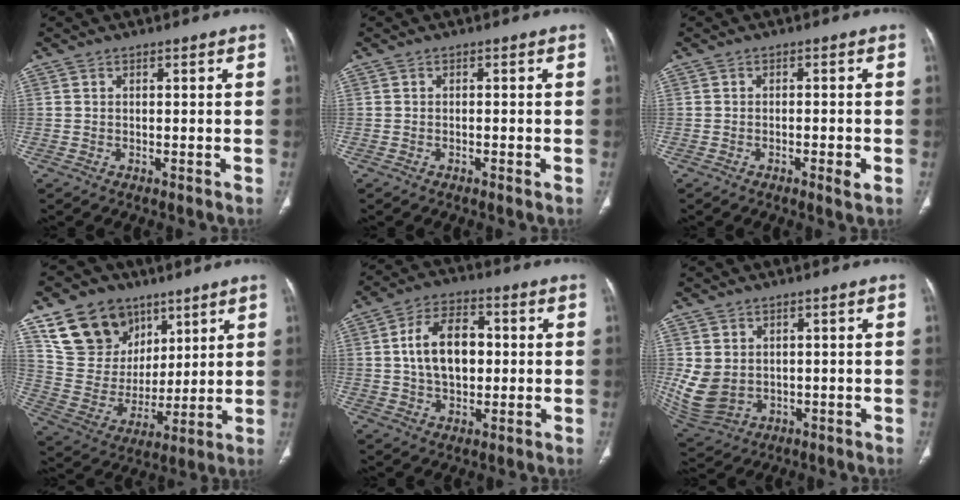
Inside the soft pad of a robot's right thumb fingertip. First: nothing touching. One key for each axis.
{"total": 0.9, "fx": -0.4, "fy": 0.3, "fz": 0.8, "tx": -0.017, "ty": 0.005, "tz": -0.004}
{"total": 2.6, "fx": -1.0, "fy": 0.7, "fz": 2.3, "tx": -0.043, "ty": 0.002, "tz": -0.016}
{"total": 15.4, "fx": 9.2, "fy": 11.2, "fz": 5.2, "tx": -0.061, "ty": -0.040, "tz": 0.182}
{"total": 12.2, "fx": 1.0, "fy": 7.7, "fz": 9.4, "tx": -0.141, "ty": 0.014, "tz": 0.016}
{"total": 8.6, "fx": 0.7, "fy": 6.9, "fz": 5.1, "tx": -0.102, "ty": -0.012, "tz": 0.038}